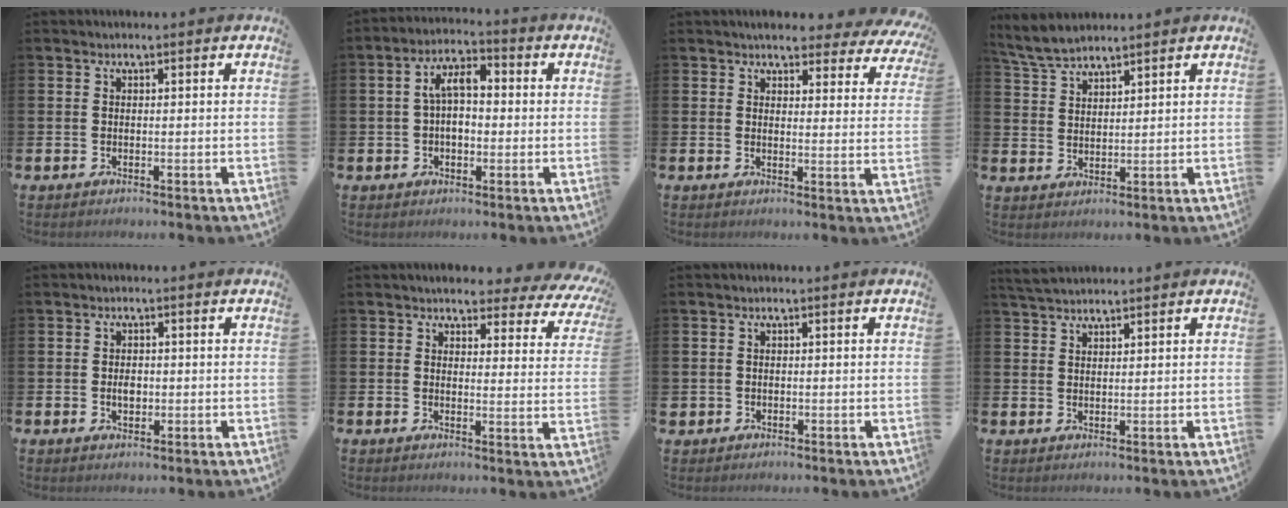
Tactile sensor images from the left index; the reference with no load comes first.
{"total": 5.9, "force": [0.9, 3.3, 4.8], "torque": [-0.077, 0.001, 0.008]}
{"total": 4.7, "force": [4.3, 1.6, 1.1], "torque": [-0.026, -0.026, 0.075]}
{"total": 4.7, "force": [4.5, 0.7, 1.1], "torque": [-0.040, -0.013, 0.084]}
{"total": 2.0, "force": [0.0, 1.4, 1.5], "torque": [-0.009, -0.003, -0.005]}
{"total": 4.1, "force": [3.7, 1.6, 0.9], "torque": [-0.023, -0.028, 0.061]}
{"total": 0.8, "force": [-0.1, 0.8, 0.1], "torque": [-0.002, 0.006, -0.005]}
{"total": 2.5, "force": [2.5, 0.4, 0.4], "torque": [-0.009, -0.007, 0.046]}